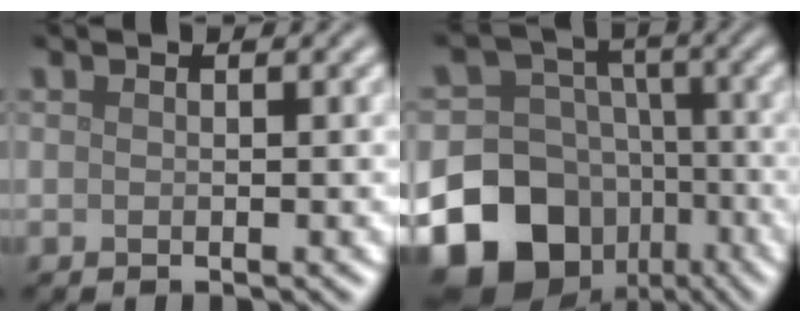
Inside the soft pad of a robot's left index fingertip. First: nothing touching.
{"total": 18.1, "force": [-8.1, 14.6, 7.0], "torque": [-0.149, -0.048, -0.160]}